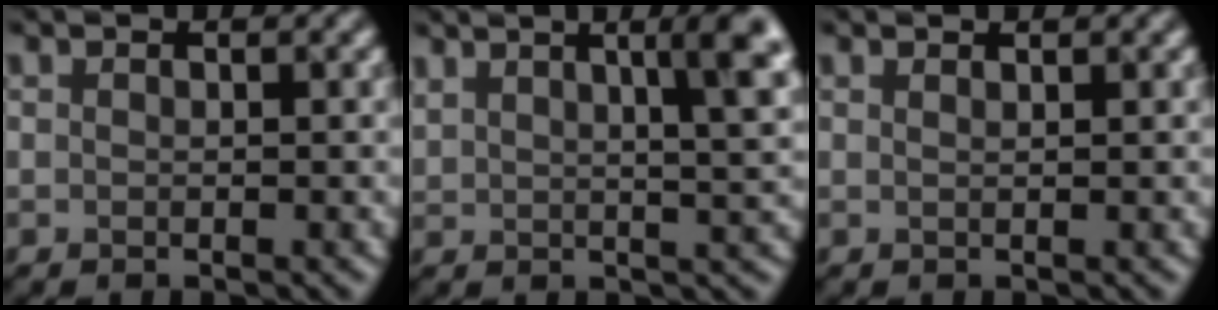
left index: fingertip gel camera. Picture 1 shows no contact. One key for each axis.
{"total": 7.1, "fx": 3.2, "fy": 2.1, "fz": 6.0, "tx": -0.079, "ty": 0.034, "tz": 0.058}
{"total": 1.0, "fx": 0.8, "fy": 0.3, "fz": 0.6, "tx": 0.002, "ty": 0.013, "tz": -0.001}